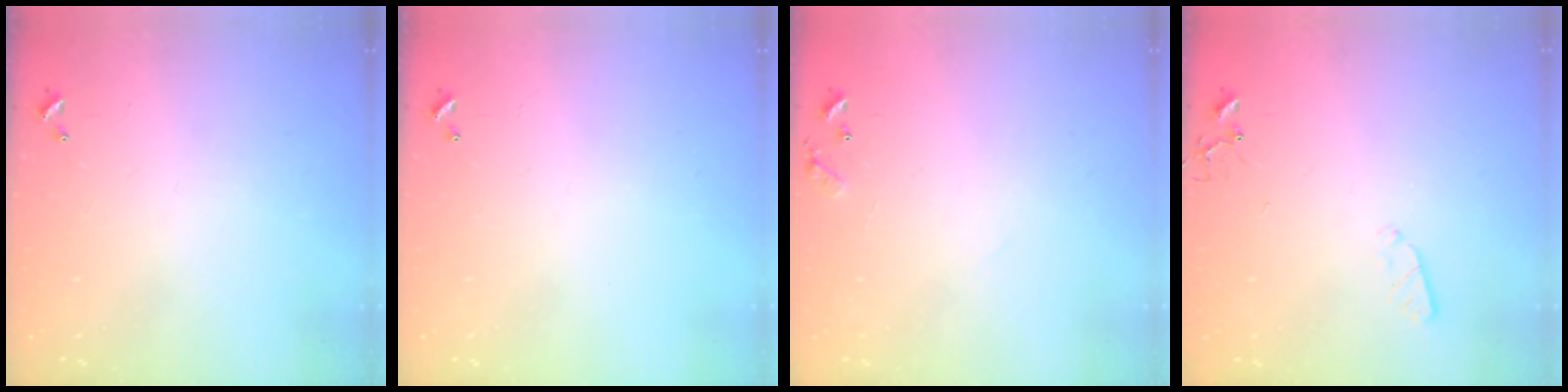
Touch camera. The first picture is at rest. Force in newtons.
{"total": 0.0}
{"total": 7.2, "press": 7.2, "slide": 0.5}
{"total": 3.5, "press": 3.4, "slide": 0.5}